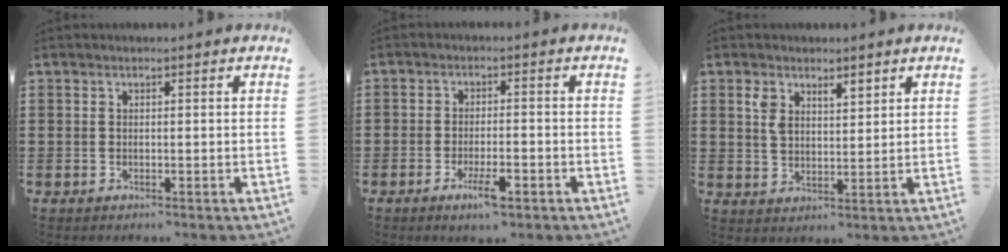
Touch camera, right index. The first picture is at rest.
{"total": 4.5, "force": [-2.5, 1.3, 3.6], "torque": [-0.068, -0.001, -0.046]}
{"total": 3.7, "force": [2.6, 1.9, 1.7], "torque": [-0.043, 0.011, 0.049]}